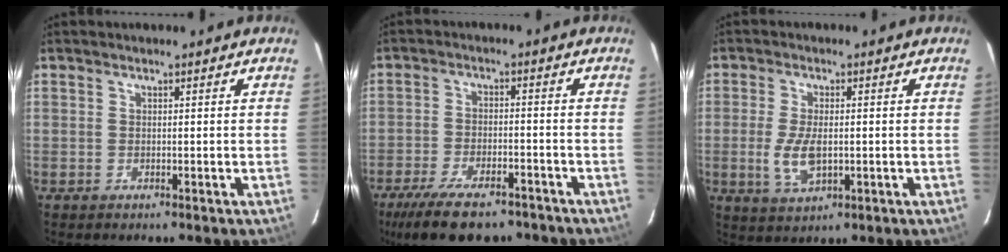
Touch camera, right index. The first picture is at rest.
{"total": 15.8, "force": [-11.8, 6.1, 8.5], "torque": [-0.184, -0.027, -0.183]}
{"total": 6.8, "force": [-1.0, 3.4, 5.9], "torque": [-0.124, -0.009, -0.015]}